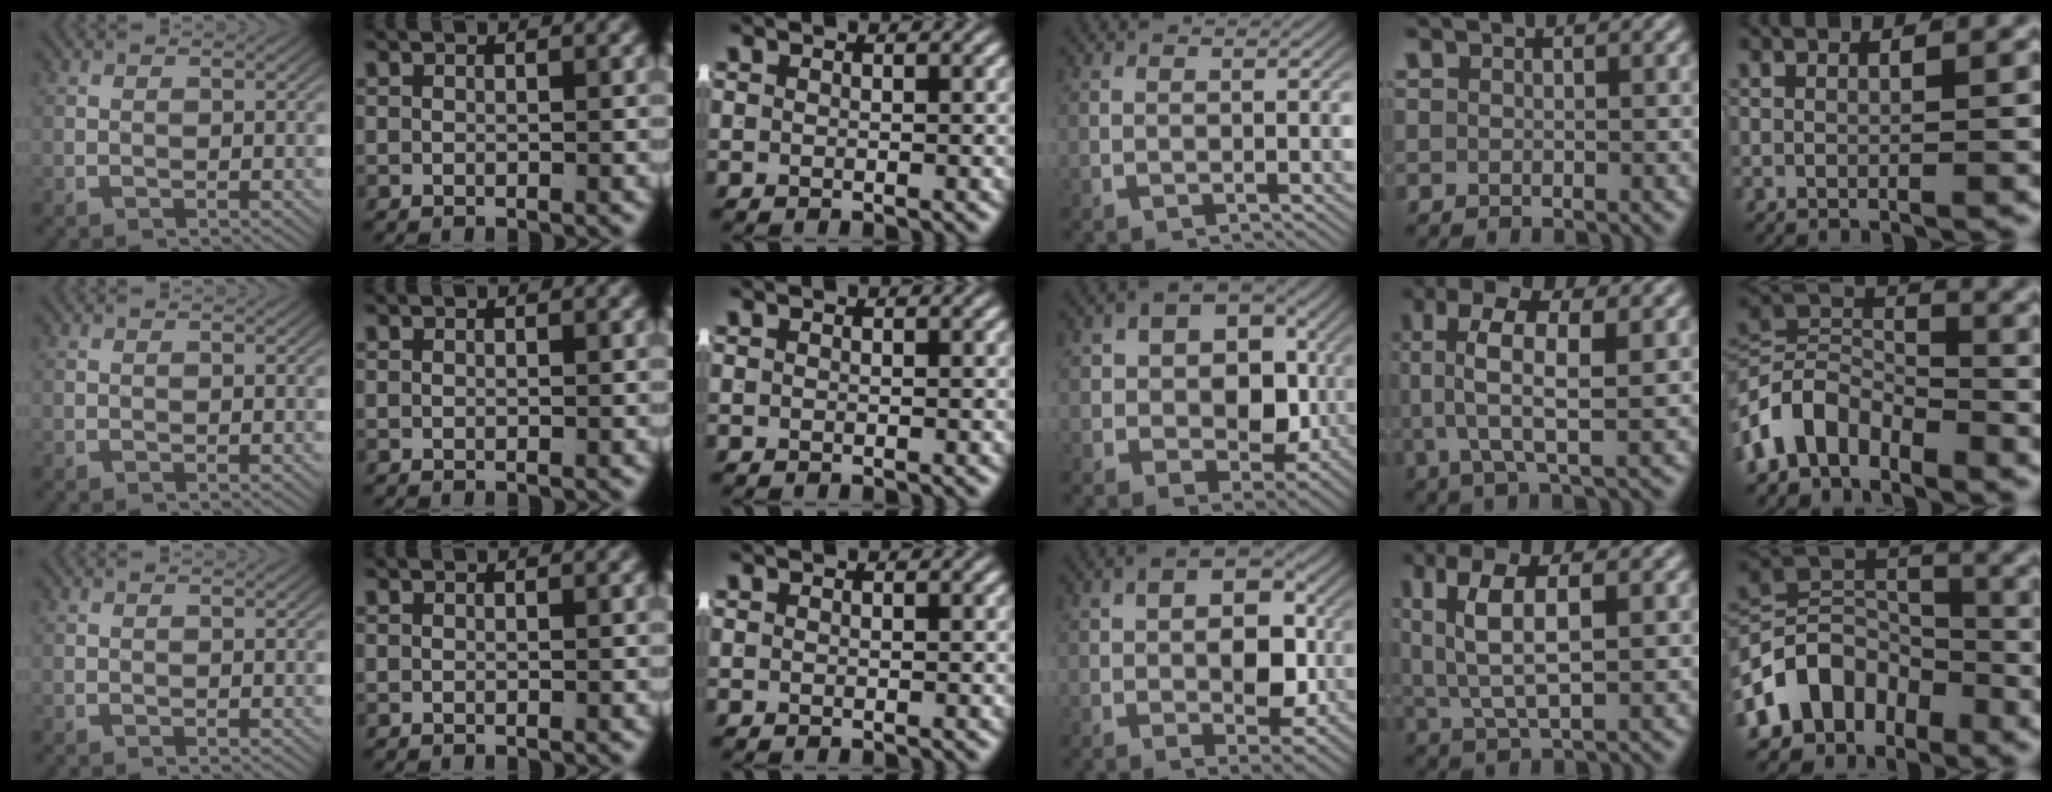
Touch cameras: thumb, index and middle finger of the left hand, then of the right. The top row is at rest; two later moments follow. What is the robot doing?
{"motion": "lift_and_place", "object": "shorts"}